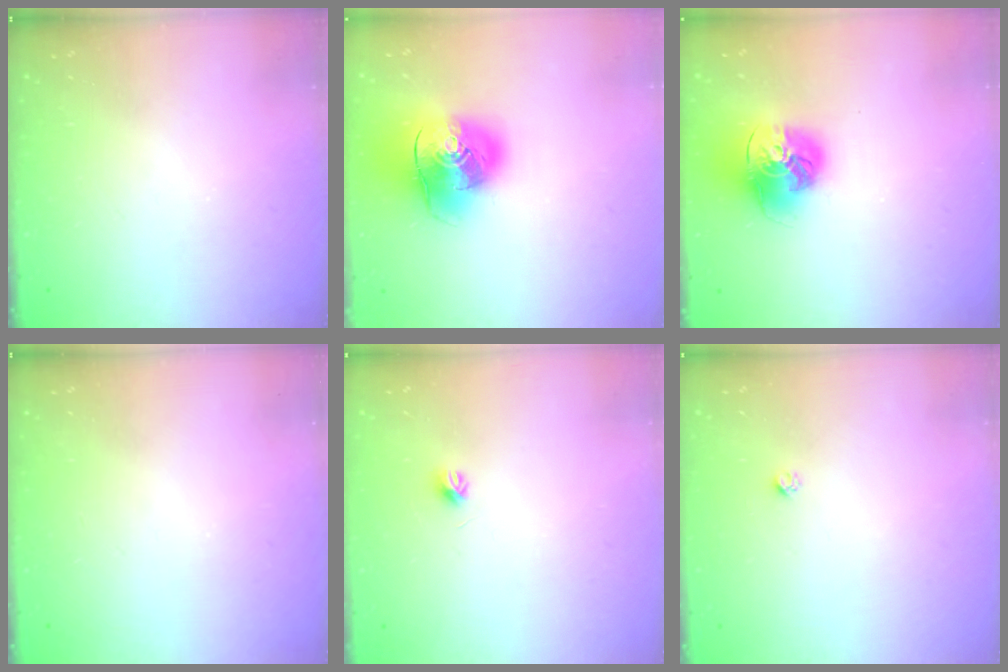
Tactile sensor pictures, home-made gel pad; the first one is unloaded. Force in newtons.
{"total": 14.8, "press": 14.7, "slide": 2.1}
{"total": 15.6, "press": 15.5, "slide": 1.7}
{"total": 0.0}
{"total": 4.1, "press": 4.0, "slide": 0.6}
{"total": 1.9, "press": 1.9, "slide": 0.1}